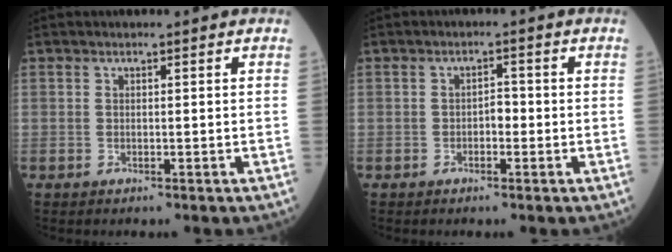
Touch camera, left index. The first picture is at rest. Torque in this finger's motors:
{"motor_torque": [-0.05, 0.10, 0.01, 0.00]}